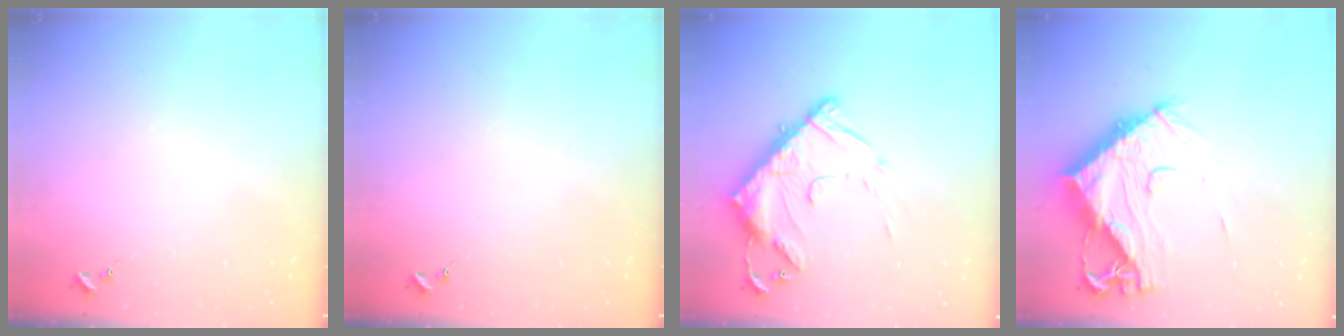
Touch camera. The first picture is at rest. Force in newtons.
{"total": 0.0}
{"total": 16.8, "press": 16.7, "slide": 1.2}
{"total": 18.4, "press": 18.3, "slide": 1.6}